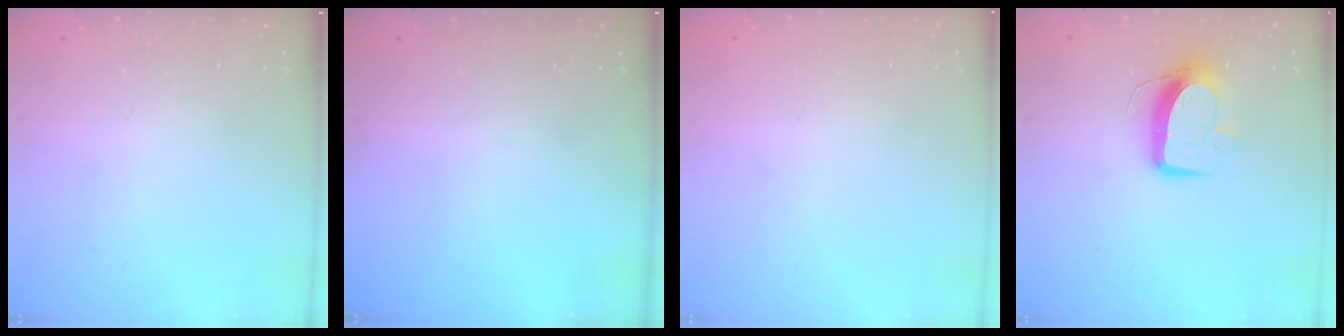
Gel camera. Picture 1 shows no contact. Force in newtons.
{"total": 0.0}
{"total": 0.0}
{"total": 9.8, "press": 9.8, "slide": 0.5}